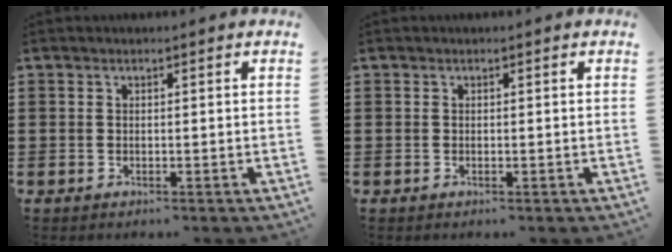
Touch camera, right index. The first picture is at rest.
{"total": 0.0}